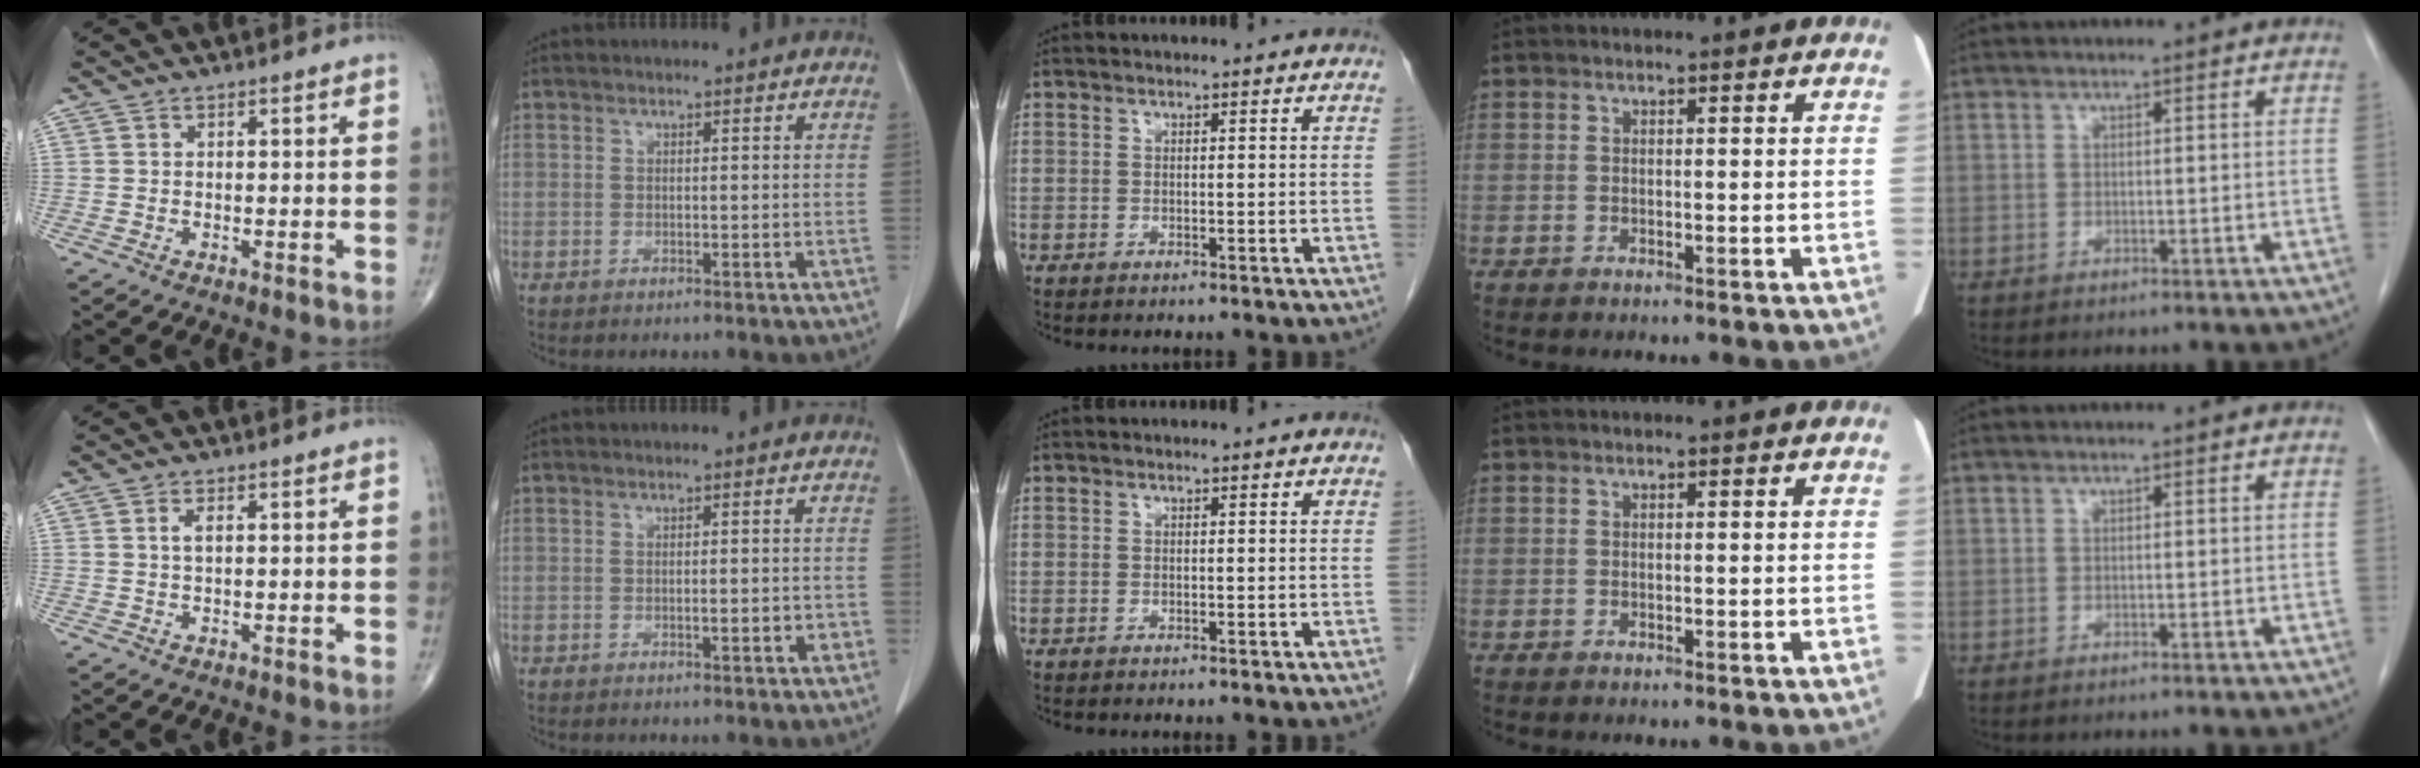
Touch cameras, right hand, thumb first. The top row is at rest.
{"thumb": {"total": 1.7, "force": [0.4, 0.8, 1.5], "torque": [-0.031, 0.003, 0.007]}, "index": {"total": 1.5, "force": [-0.5, 0.4, 1.4], "torque": [-0.018, 0.002, -0.003]}}